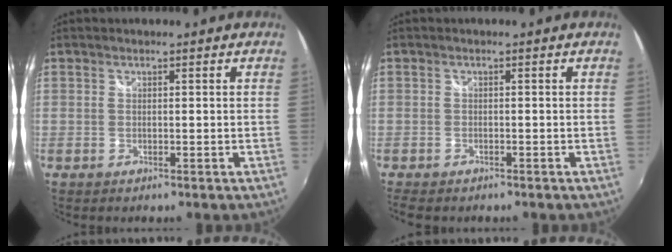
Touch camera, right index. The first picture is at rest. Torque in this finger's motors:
{"motor_torque": [0.04, -0.20, 0.14, 0.03]}